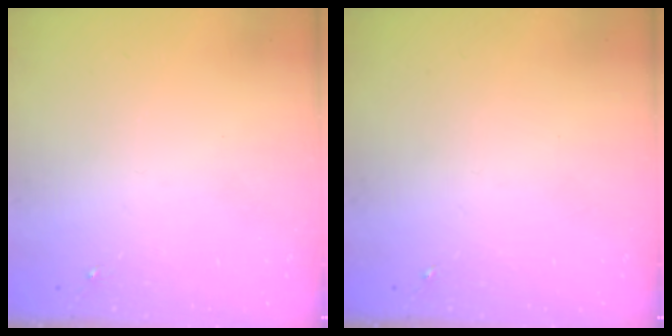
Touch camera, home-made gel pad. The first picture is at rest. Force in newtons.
{"total": 0.0}